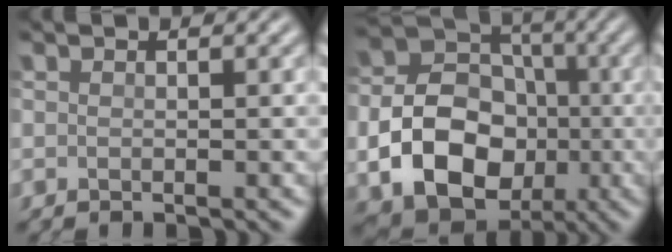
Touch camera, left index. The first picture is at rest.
{"total": 10.6, "force": [-2.6, 8.1, 6.4], "torque": [-0.116, -0.014, -0.046]}